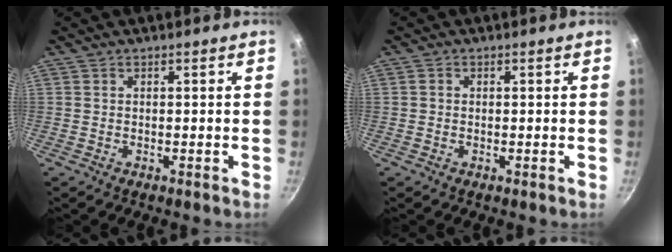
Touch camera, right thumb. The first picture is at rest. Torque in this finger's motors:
{"motor_torque": [0.11, -0.29, 0.00, -0.44, 0.06]}